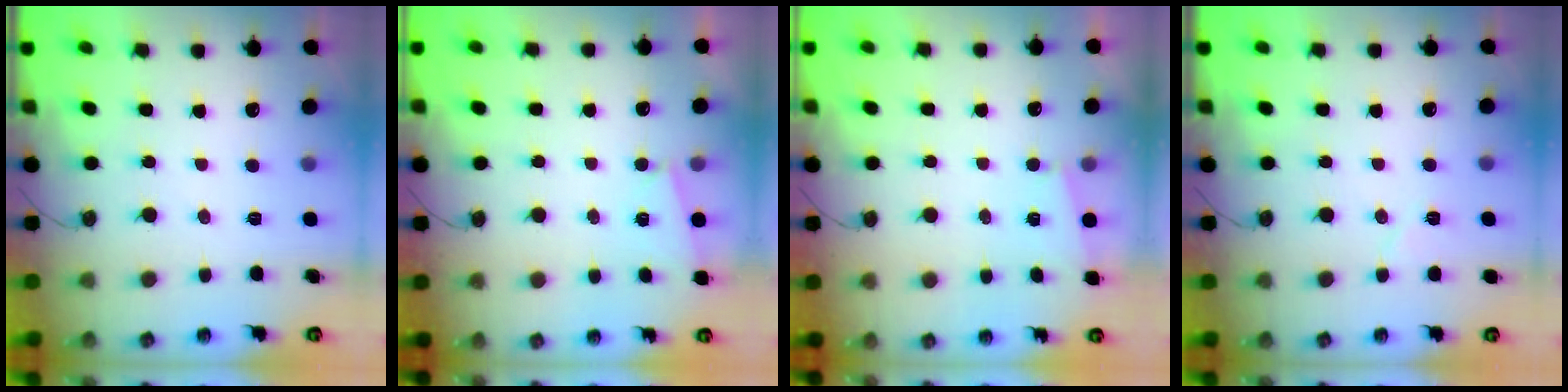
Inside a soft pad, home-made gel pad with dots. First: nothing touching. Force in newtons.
{"total": 2.5, "press": 1.6, "slide": 1.9}
{"total": 1.0, "press": 1.0, "slide": 0.3}
{"total": 4.8, "press": 4.4, "slide": 2.1}